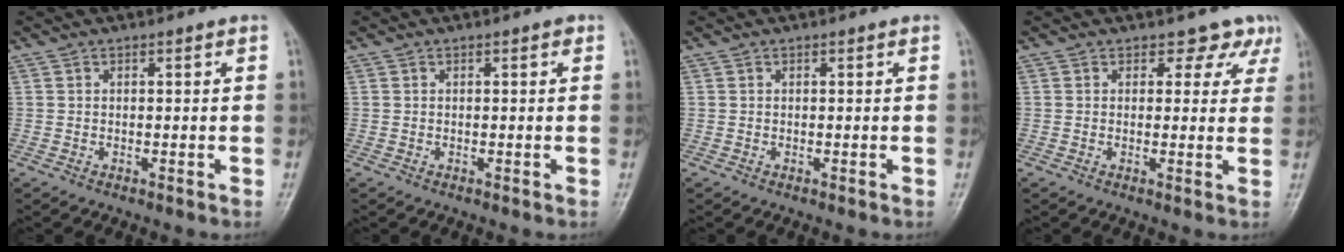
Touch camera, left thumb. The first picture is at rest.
{"total": 0.6, "force": [0.1, 0.5, 0.4], "torque": [0.005, 0.002, -0.003]}
{"total": 0.0}
{"total": 4.3, "force": [3.1, 2.9, 0.4], "torque": [0.027, -0.019, 0.021]}